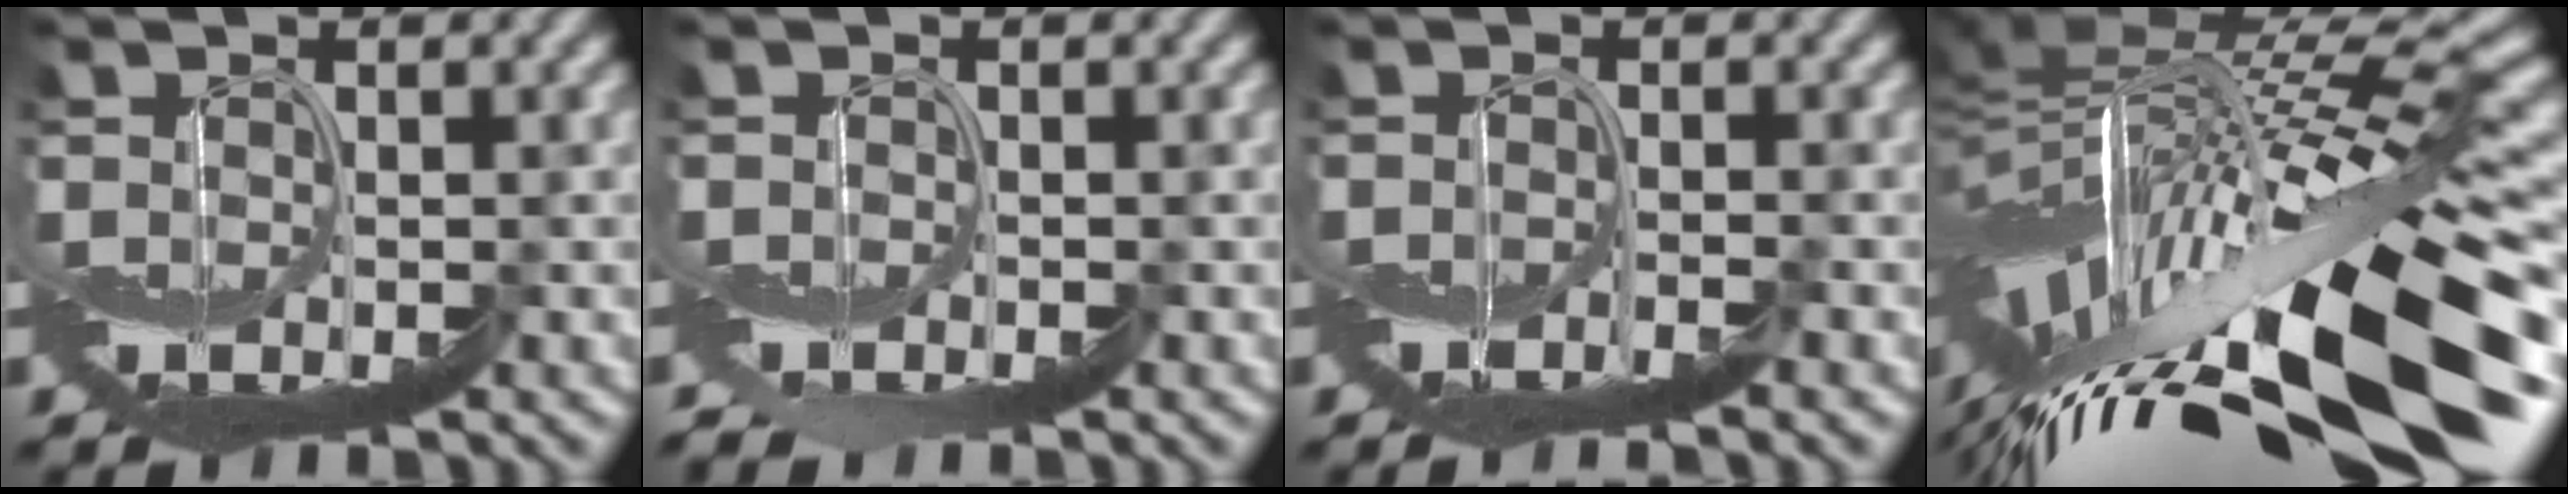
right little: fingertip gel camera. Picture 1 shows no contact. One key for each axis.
{"total": 1.6, "fx": -1.6, "fy": 0.3, "fz": 0.3, "tx": -0.002, "ty": -0.006, "tz": -0.031}
{"total": 2.5, "fx": -1.9, "fy": 0.0, "fz": 1.6, "tx": -0.023, "ty": -0.003, "tz": -0.034}
{"total": 17.5, "fx": -3.6, "fy": 6.4, "fz": 15.9, "tx": -0.285, "ty": -0.022, "tz": -0.053}